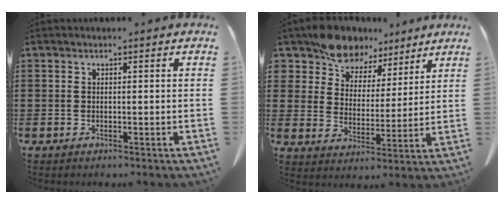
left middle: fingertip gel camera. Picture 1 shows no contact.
{"total": 9.0, "force": [7.8, 4.3, 1.4], "torque": [-0.076, -0.036, 0.151]}